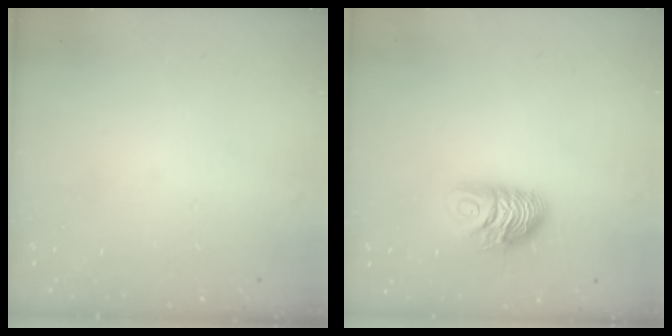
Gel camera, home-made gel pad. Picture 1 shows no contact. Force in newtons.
{"total": 9.0, "press": 9.0, "slide": 0.5}